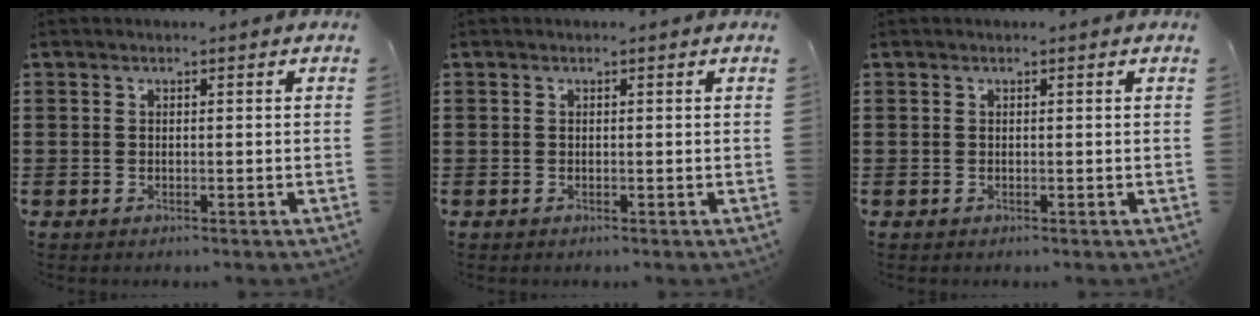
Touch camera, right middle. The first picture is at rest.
{"total": 0.0}
{"total": 0.0}